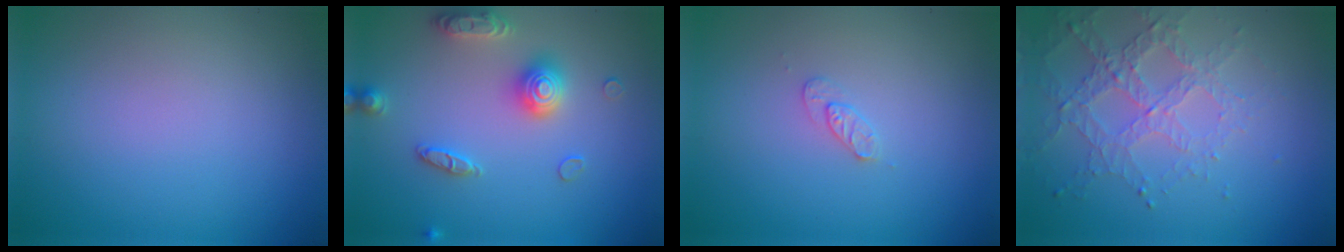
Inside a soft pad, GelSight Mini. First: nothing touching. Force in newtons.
{"total": 3.4, "press": 3.4, "slide": 0.6}
{"total": 1.1, "press": 1.1, "slide": 0.2}
{"total": 3.1, "press": 2.9, "slide": 1.1}